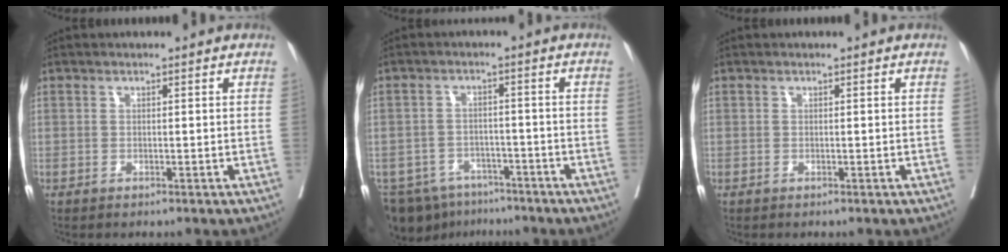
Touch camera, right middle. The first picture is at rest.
{"total": 10.9, "force": [-8.5, 6.2, 3.0], "torque": [-0.067, 0.000, -0.117]}
{"total": 0.0}